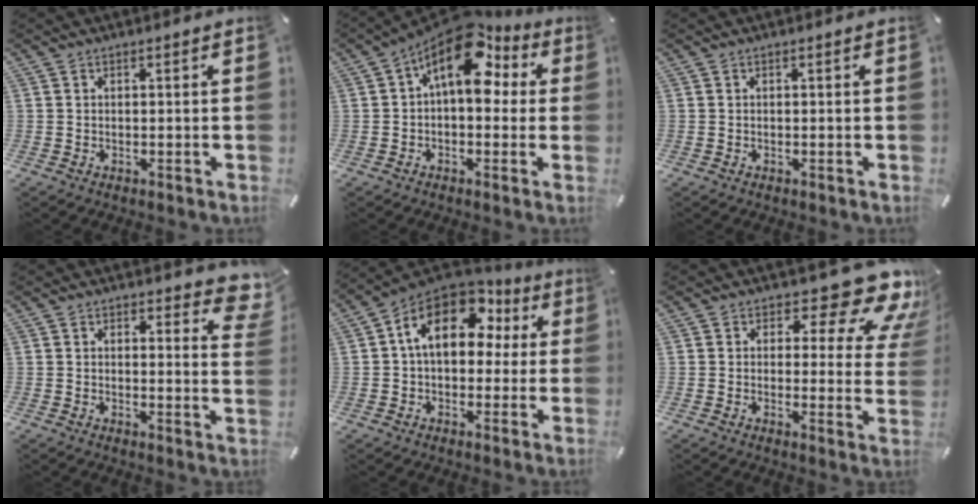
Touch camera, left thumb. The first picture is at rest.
{"total": 14.7, "force": [6.3, 7.8, 10.8], "torque": [-0.167, -0.042, 0.106]}
{"total": 0.0}
{"total": 5.7, "force": [4.1, 2.9, 2.8], "torque": [-0.019, -0.030, 0.069]}
{"total": 15.9, "force": [4.8, 10.5, 11.0], "torque": [-0.194, -0.009, 0.084]}
{"total": 14.1, "force": [8.1, 6.2, 9.6], "torque": [-0.123, -0.063, 0.134]}